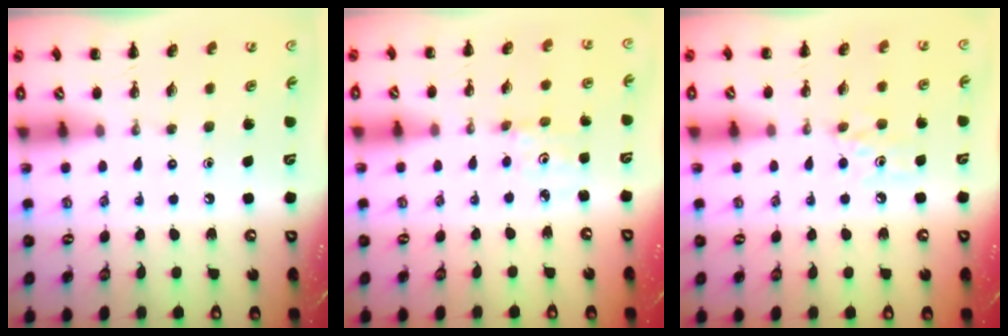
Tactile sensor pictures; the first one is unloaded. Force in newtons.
{"total": 1.8, "press": 1.7, "slide": 0.6}
{"total": 5.8, "press": 5.6, "slide": 1.7}